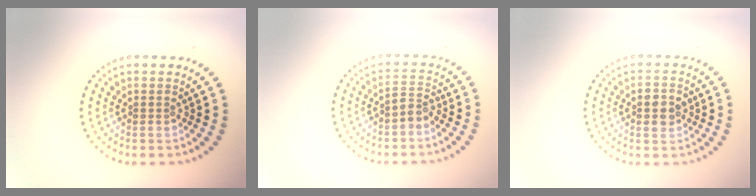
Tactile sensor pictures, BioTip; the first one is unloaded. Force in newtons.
{"total": 1.5, "press": 1.3, "slide": 0.7}
{"total": 2.5, "press": 2.5, "slide": 0.1}